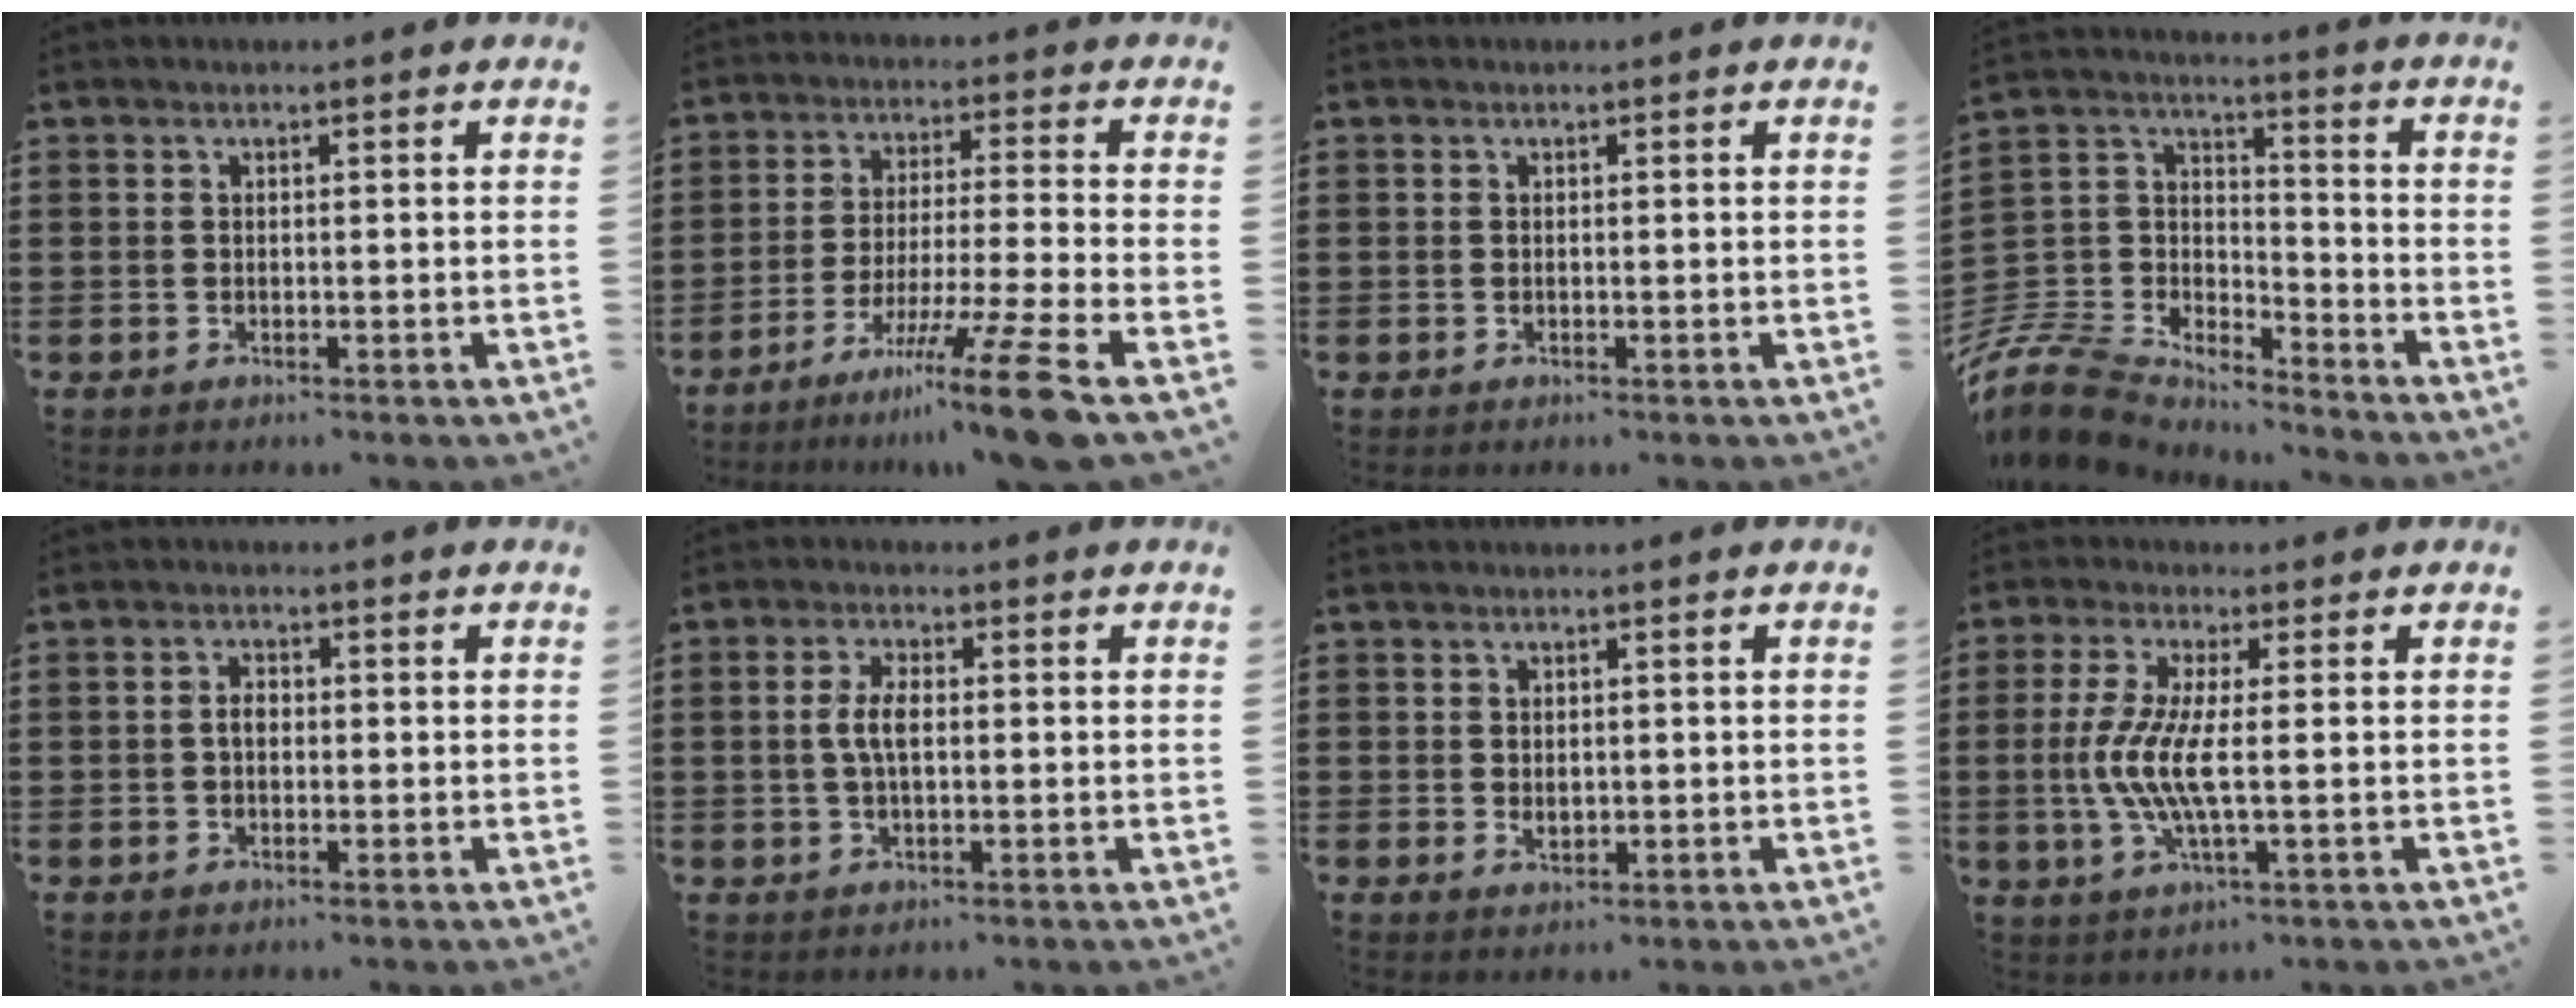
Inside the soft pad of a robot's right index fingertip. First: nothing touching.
{"total": 12.7, "force": [-8.4, -0.8, 9.4], "torque": [-0.154, 0.007, -0.151]}
{"total": 0.0}
{"total": 9.0, "force": [-8.2, 3.2, 2.0], "torque": [-0.092, -0.008, -0.171]}
{"total": 2.0, "force": [-0.1, 1.2, 1.7], "torque": [-0.033, 0.004, -0.004]}
{"total": 4.3, "force": [0.2, 1.7, 3.9], "torque": [-0.084, 0.002, -0.002]}
{"total": 1.3, "force": [0.2, 0.9, 0.9], "torque": [-0.019, 0.006, 0.003]}
{"total": 7.1, "force": [-0.6, 1.1, 7.0], "torque": [-0.162, -0.018, -0.021]}